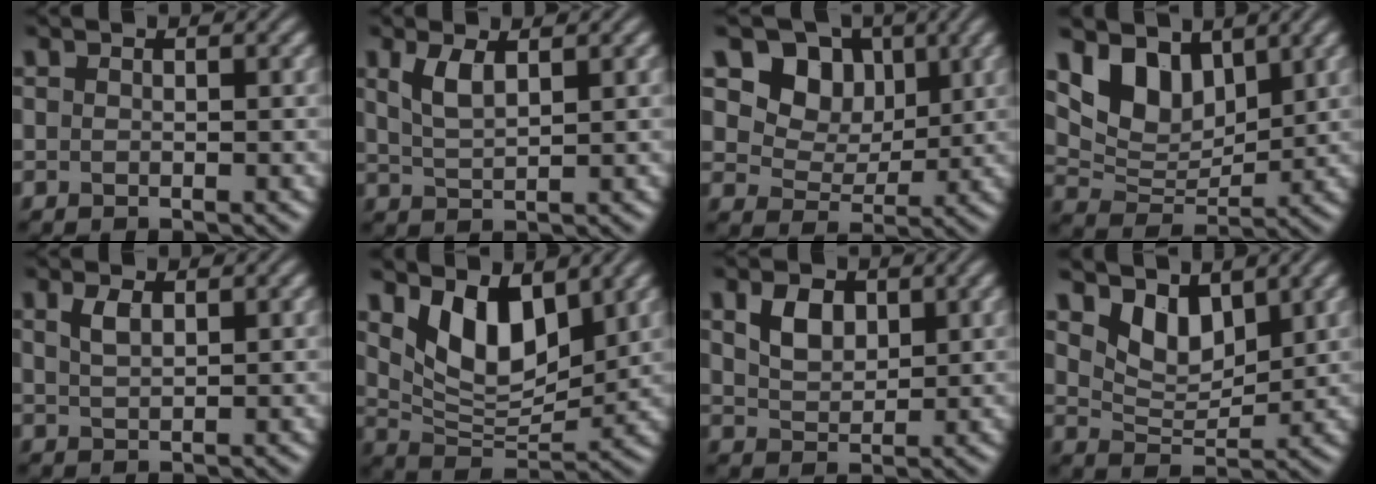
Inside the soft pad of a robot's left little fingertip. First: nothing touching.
{"total": 2.6, "force": [1.3, 1.0, 2.0], "torque": [-0.048, -0.001, 0.030]}
{"total": 8.0, "force": [3.7, 6.2, 3.5], "torque": [-0.080, -0.011, 0.074]}
{"total": 5.5, "force": [3.5, 3.2, 2.8], "torque": [-0.059, -0.014, 0.061]}
{"total": 1.7, "force": [0.9, 0.7, 1.2], "torque": [-0.028, 0.002, 0.021]}
{"total": 6.6, "force": [3.1, 3.4, 4.7], "torque": [-0.089, -0.019, 0.057]}
{"total": 3.2, "force": [1.4, 2.1, 2.0], "torque": [-0.043, 0.002, 0.027]}
{"total": 3.7, "force": [2.5, 1.9, 1.9], "torque": [-0.046, -0.014, 0.043]}